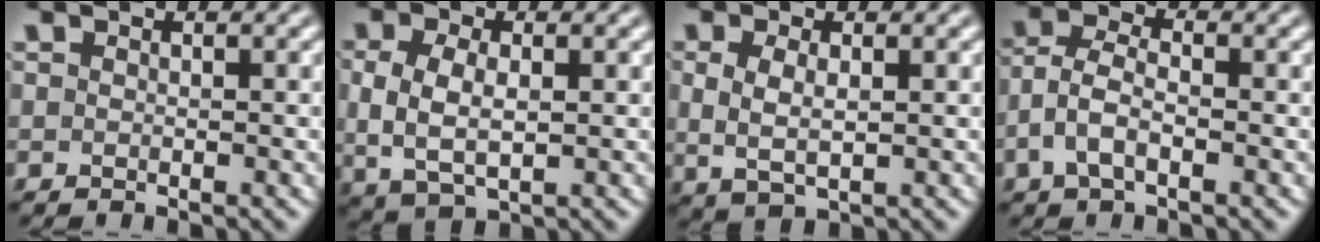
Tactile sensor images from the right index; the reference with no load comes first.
{"total": 5.2, "force": [0.1, 3.7, 3.7], "torque": [-0.086, -0.016, 0.017]}
{"total": 4.0, "force": [0.4, 2.6, 3.0], "torque": [-0.059, -0.007, 0.016]}
{"total": 4.1, "force": [-1.0, 2.8, 2.9], "torque": [-0.067, -0.017, -0.010]}